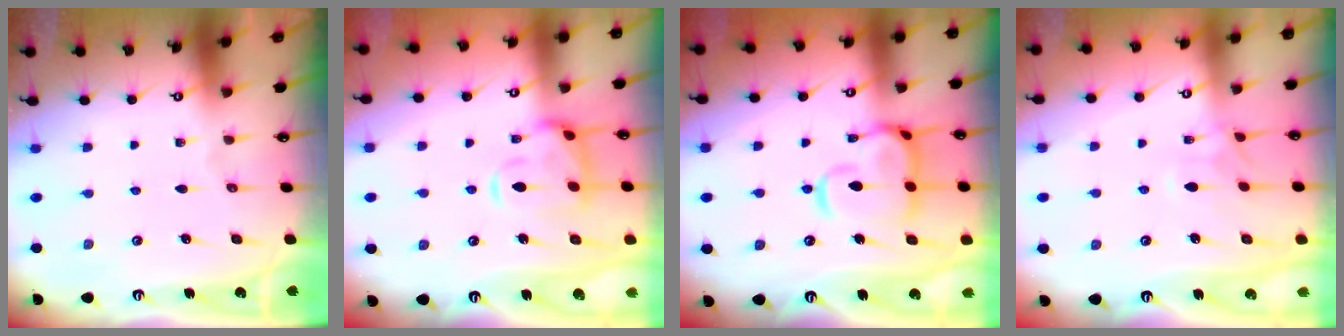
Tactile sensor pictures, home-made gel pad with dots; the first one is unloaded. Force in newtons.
{"total": 5.4, "press": 5.2, "slide": 1.4}
{"total": 7.0, "press": 6.8, "slide": 1.3}
{"total": 1.3, "press": 1.0, "slide": 0.8}